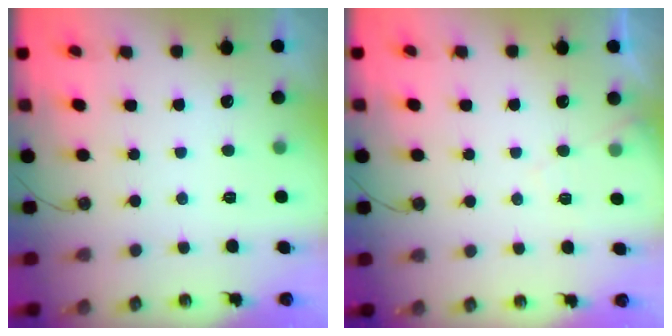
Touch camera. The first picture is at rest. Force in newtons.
{"total": 5.1, "press": 5.1, "slide": 0.7}